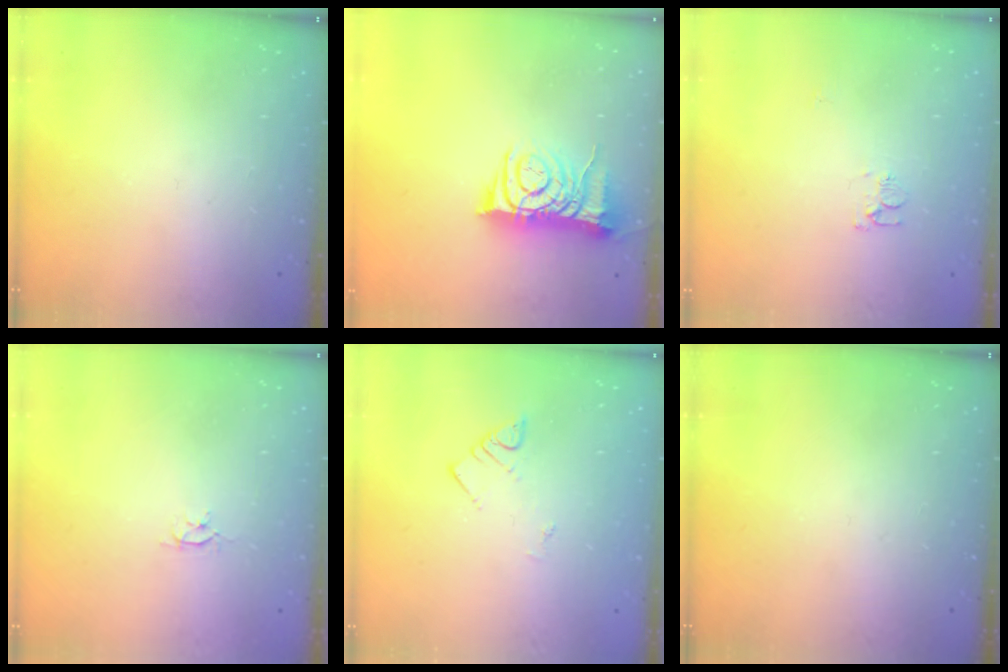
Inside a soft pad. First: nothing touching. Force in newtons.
{"total": 8.8, "press": 8.8, "slide": 0.6}
{"total": 5.5, "press": 5.5, "slide": 0.4}
{"total": 2.6, "press": 2.6, "slide": 0.3}
{"total": 3.6, "press": 3.6, "slide": 0.6}
{"total": 0.0}